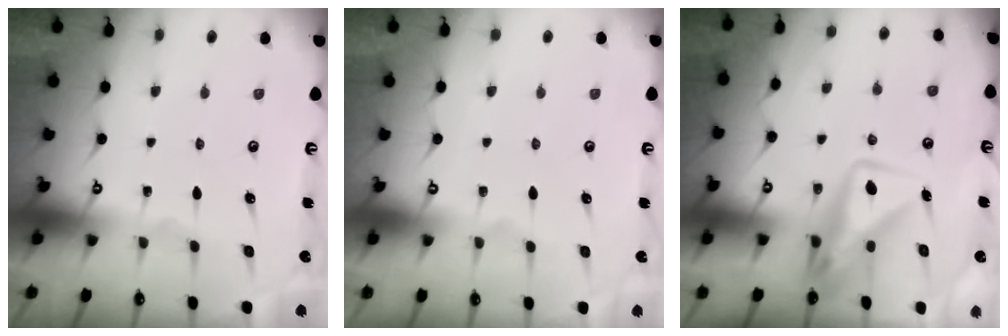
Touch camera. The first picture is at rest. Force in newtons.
{"total": 3.9, "press": 3.9, "slide": 0.1}
{"total": 10.6, "press": 10.5, "slide": 0.8}